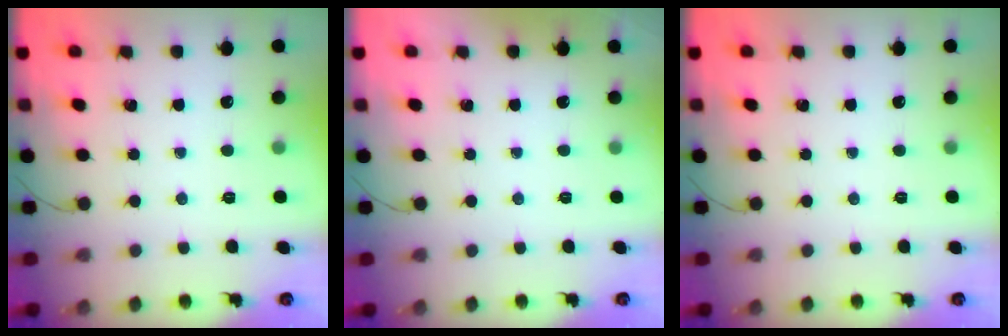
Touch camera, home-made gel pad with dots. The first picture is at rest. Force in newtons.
{"total": 1.9, "press": 1.9, "slide": 0.3}
{"total": 0.0}